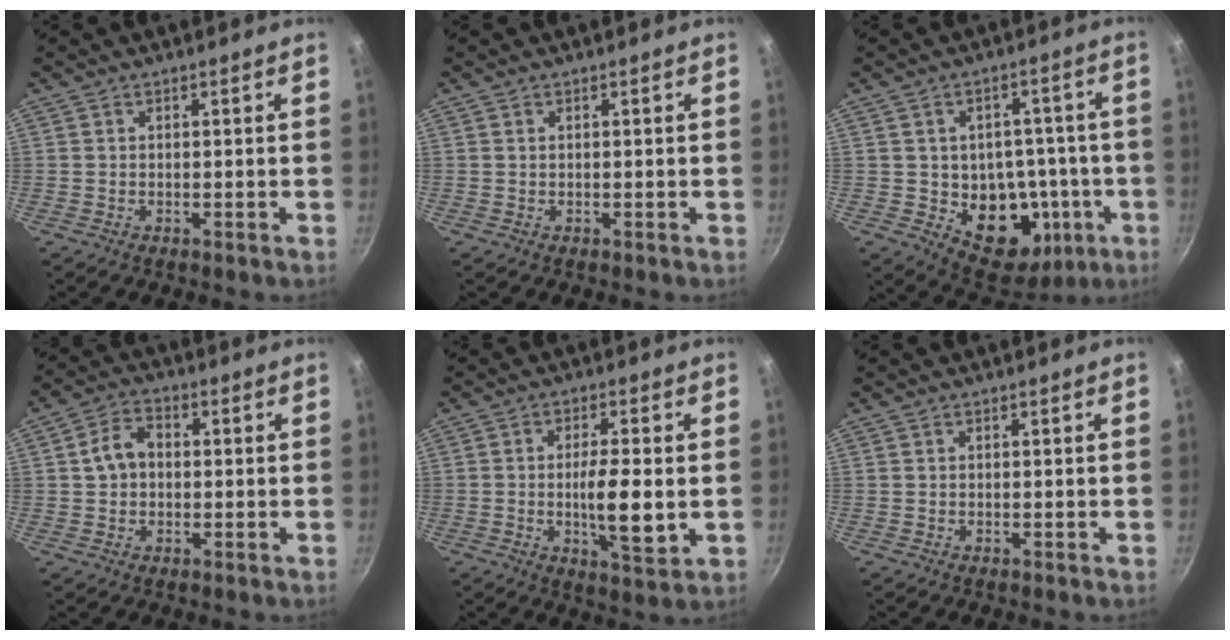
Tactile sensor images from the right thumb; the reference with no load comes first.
{"total": 0.0}
{"total": 15.2, "force": [-3.1, 11.8, 9.2], "torque": [-0.077, 0.012, -0.025]}
{"total": 6.2, "force": [0.3, 4.8, 4.0], "torque": [-0.055, 0.018, -0.003]}
{"total": 9.1, "force": [-1.0, 2.6, 8.7], "torque": [-0.149, -0.005, -0.015]}
{"total": 0.0}